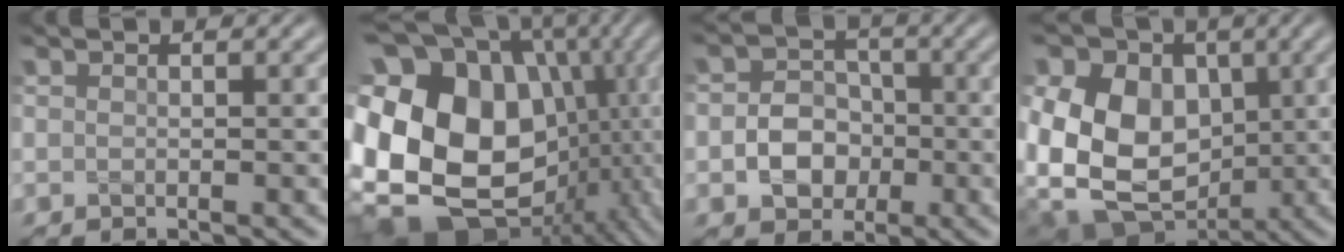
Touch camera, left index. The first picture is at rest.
{"total": 21.2, "force": [-0.6, 16.3, 13.6], "torque": [-0.269, 0.000, 0.010]}
{"total": 4.1, "force": [-0.9, 3.5, 2.0], "torque": [-0.015, 0.000, -0.022]}
{"total": 17.3, "force": [0.6, 14.7, 9.1], "torque": [-0.214, 0.020, -0.004]}